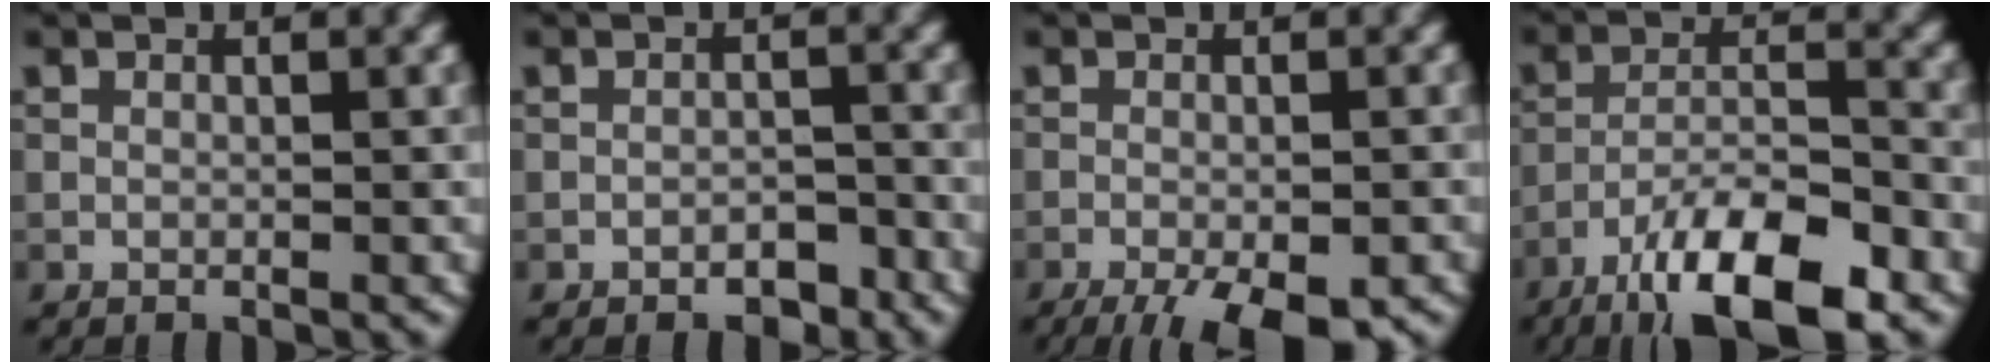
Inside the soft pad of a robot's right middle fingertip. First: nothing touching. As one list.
[{"total": 2.0, "force": [-1.4, 1.0, 1.0], "torque": [-0.011, 0.006, -0.023]}, {"total": 7.4, "force": [-4.8, 2.2, 5.2], "torque": [-0.081, -0.029, -0.068]}, {"total": 11.0, "force": [-7.4, 3.1, 7.6], "torque": [-0.130, 0.002, -0.135]}]